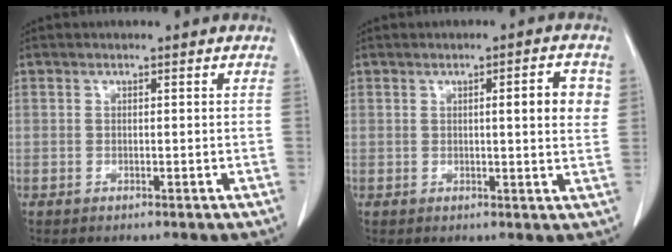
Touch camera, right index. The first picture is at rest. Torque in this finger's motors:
{"motor_torque": [0.02, 0.24, 0.08, 0.01]}